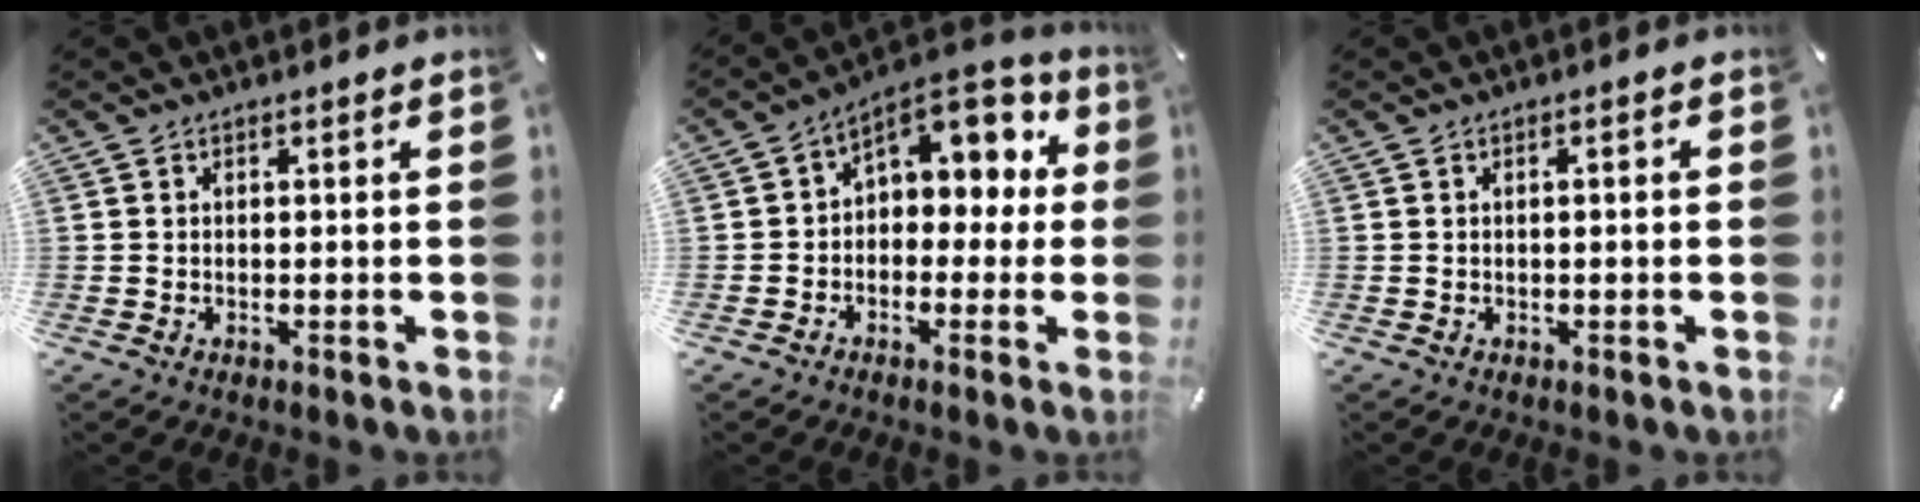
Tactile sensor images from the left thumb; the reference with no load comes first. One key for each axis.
{"total": 8.6, "fx": 3.3, "fy": 6.0, "fz": 5.1, "tx": -0.069, "ty": -0.023, "tz": 0.057}
{"total": 1.1, "fx": -0.2, "fy": 0.2, "fz": 1.0, "tx": -0.018, "ty": -0.001, "tz": -0.003}